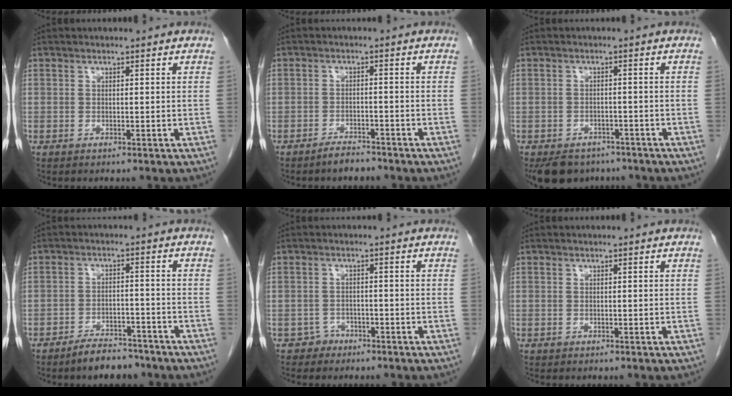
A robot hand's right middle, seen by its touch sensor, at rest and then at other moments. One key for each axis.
{"total": 3.0, "fx": -2.7, "fy": 0.7, "fz": 1.1, "tx": -0.028, "ty": -0.002, "tz": -0.043}
{"total": 7.8, "fx": -6.2, "fy": 4.3, "fz": 2.0, "tx": -0.033, "ty": -0.008, "tz": -0.084}
{"total": 5.9, "fx": -5.0, "fy": 2.1, "fz": 2.4, "tx": -0.046, "ty": -0.001, "tz": -0.079}
{"total": 2.0, "fx": -1.5, "fy": 1.3, "fz": -0.4, "tx": 0.000, "ty": 0.006, "tz": -0.028}
{"total": 0.0}